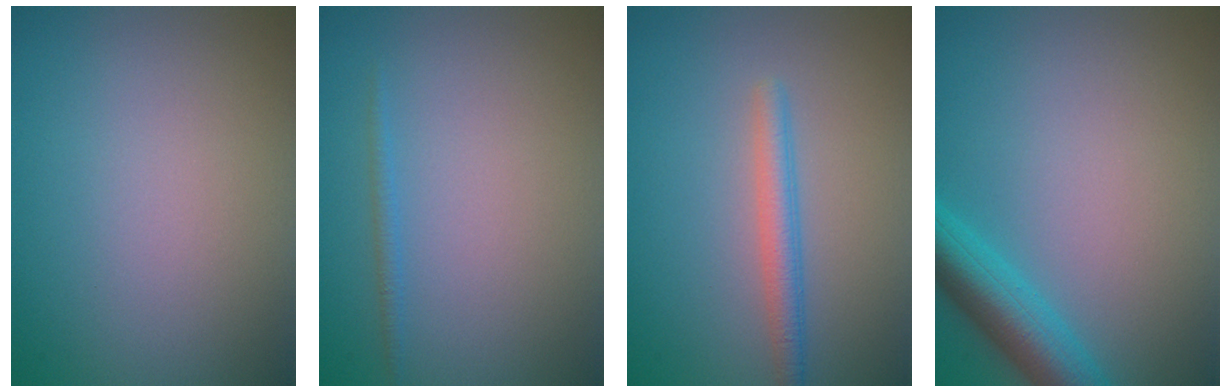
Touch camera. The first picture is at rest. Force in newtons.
{"total": 0.8, "press": 0.8, "slide": 0.1}
{"total": 2.4, "press": 2.4, "slide": 0.1}
{"total": 4.8, "press": 4.8, "slide": 0.2}